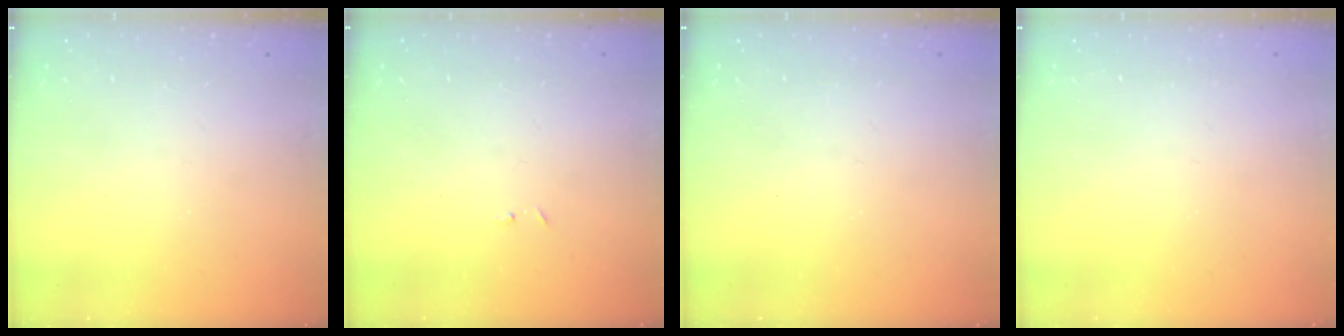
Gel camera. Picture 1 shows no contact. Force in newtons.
{"total": 2.9, "press": 2.9, "slide": 0.4}
{"total": 0.0}
{"total": 0.0}